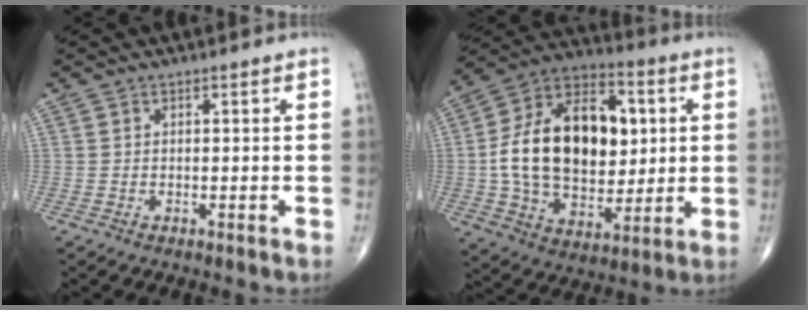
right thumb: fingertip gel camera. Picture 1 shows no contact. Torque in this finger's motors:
{"motor_torque": [2.29, 2.72, 1.37, -0.41, 0.64]}